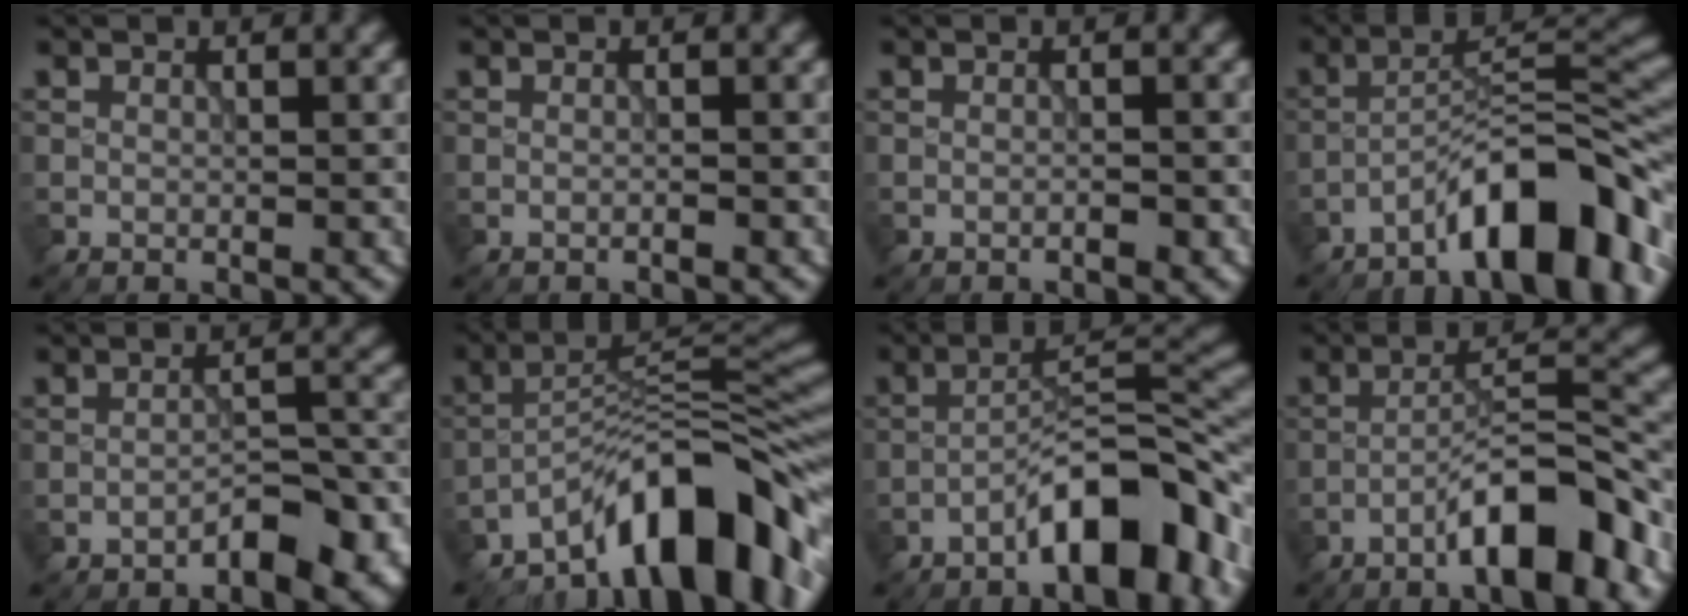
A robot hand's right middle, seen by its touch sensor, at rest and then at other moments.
{"total": 0.6, "force": [-0.4, 0.0, 0.4], "torque": [-0.007, 0.000, -0.011]}
{"total": 1.0, "force": [-0.7, 0.2, 0.7], "torque": [-0.010, 0.000, -0.013]}
{"total": 10.3, "force": [-6.7, 2.6, 7.4], "torque": [-0.104, 0.023, -0.117]}
{"total": 5.3, "force": [-3.5, 1.8, 3.6], "torque": [-0.046, 0.011, -0.052]}
{"total": 12.8, "force": [-8.7, 4.0, 8.5], "torque": [-0.103, 0.025, -0.161]}
{"total": 8.8, "force": [-5.1, 2.4, 6.7], "torque": [-0.096, 0.023, -0.088]}
{"total": 7.6, "force": [-4.4, 1.3, 6.0], "torque": [-0.096, 0.021, -0.076]}